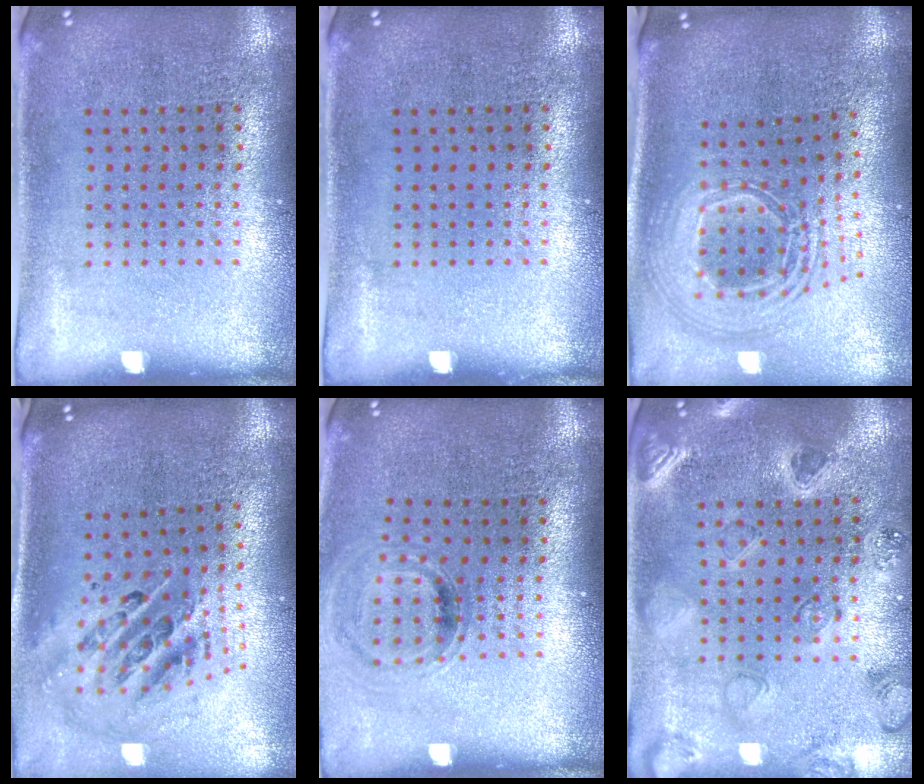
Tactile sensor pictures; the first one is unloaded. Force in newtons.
{"total": 0.0}
{"total": 2.5, "press": 1.8, "slide": 1.7}
{"total": 1.7, "press": 1.4, "slide": 1.1}
{"total": 0.9, "press": 0.8, "slide": 0.2}
{"total": 0.7, "press": 0.7, "slide": 0.3}